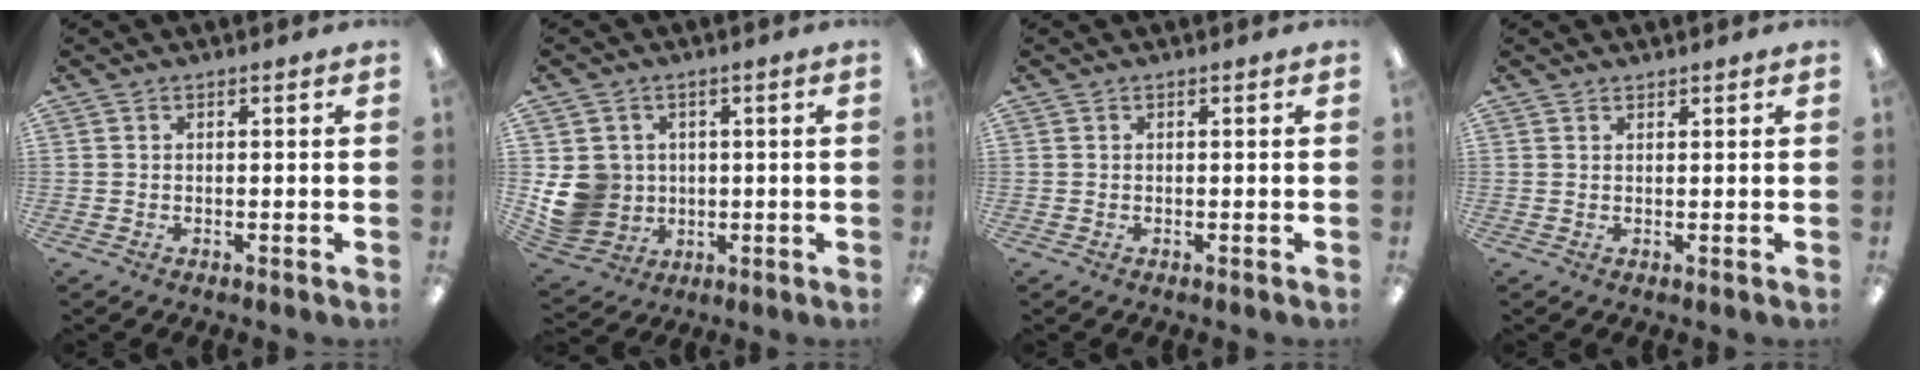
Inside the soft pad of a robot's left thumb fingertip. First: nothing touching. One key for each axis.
{"total": 9.9, "fx": 0.5, "fy": 9.5, "fz": 2.9, "tx": -0.077, "ty": 0.004, "tz": 0.020}
{"total": 0.0}
{"total": 0.9, "fx": 0.9, "fy": 0.2, "fz": 0.0, "tx": 0.000, "ty": -0.002, "tz": 0.018}